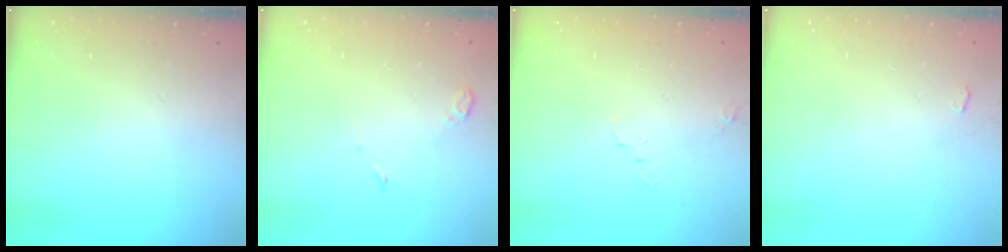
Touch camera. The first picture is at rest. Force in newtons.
{"total": 3.0, "press": 2.9, "slide": 0.6}
{"total": 4.3, "press": 3.9, "slide": 1.8}
{"total": 2.7, "press": 2.7, "slide": 0.3}